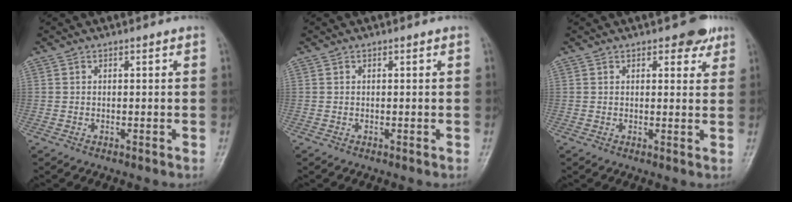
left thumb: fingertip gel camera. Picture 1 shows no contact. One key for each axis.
{"total": 0.0}
{"total": 4.0, "fx": 2.5, "fy": 2.1, "fz": 2.3, "tx": -0.008, "ty": -0.010, "tz": 0.029}